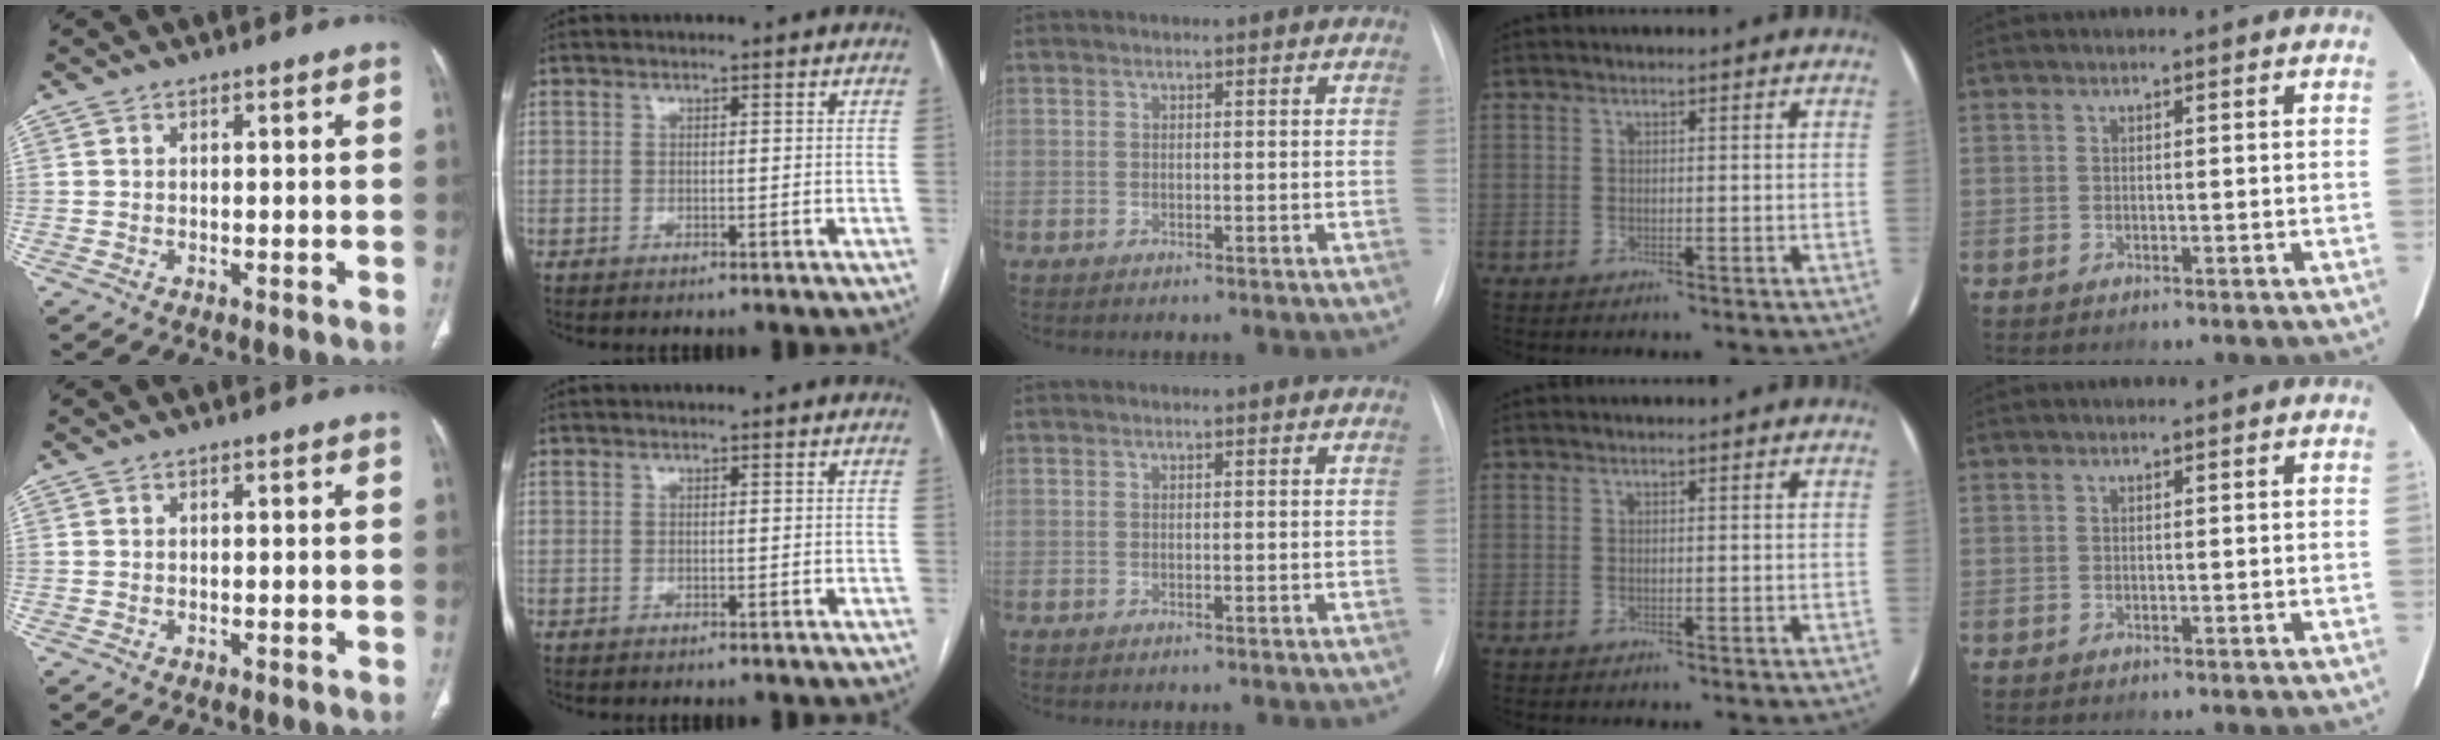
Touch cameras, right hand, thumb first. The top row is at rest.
{}